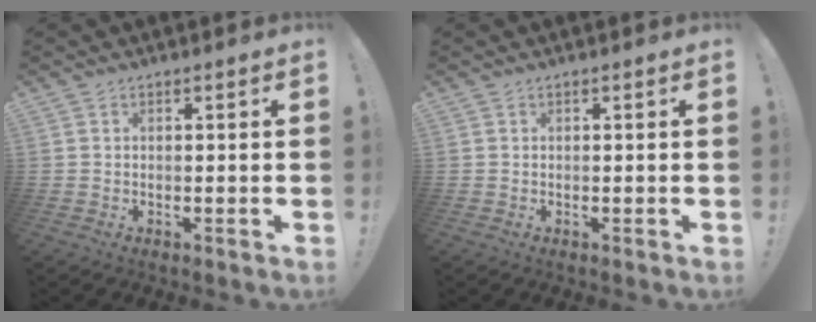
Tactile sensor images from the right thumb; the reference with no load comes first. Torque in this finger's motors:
{"motor_torque": [-0.01, 0.01, 0.00, 0.00, 0.00]}